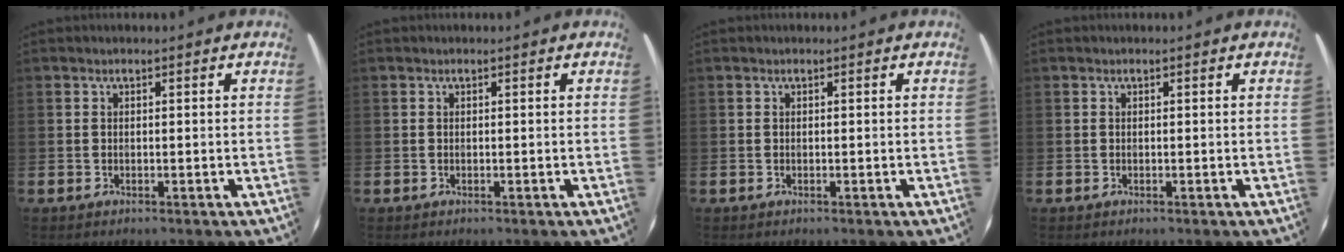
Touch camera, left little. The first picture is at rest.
{"total": 0.0}
{"total": 0.0}
{"total": 0.0}